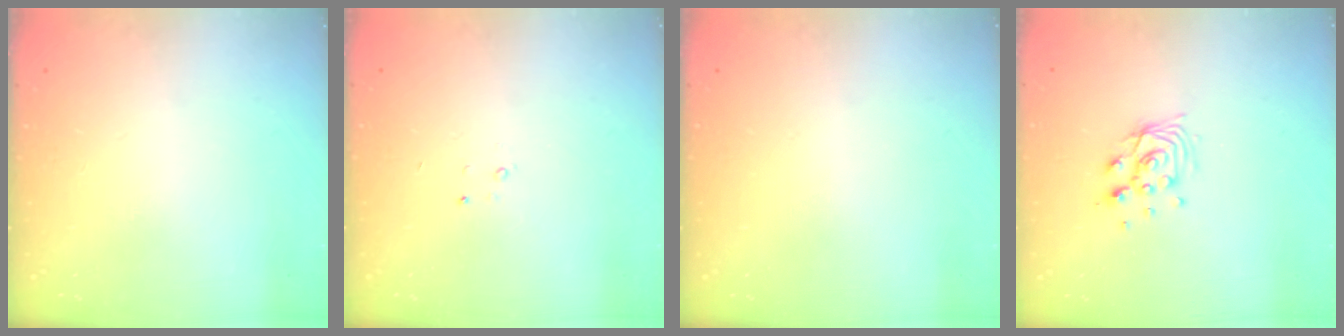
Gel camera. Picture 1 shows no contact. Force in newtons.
{"total": 1.5, "press": 1.5, "slide": 0.2}
{"total": 0.0}
{"total": 8.9, "press": 8.9, "slide": 1.0}